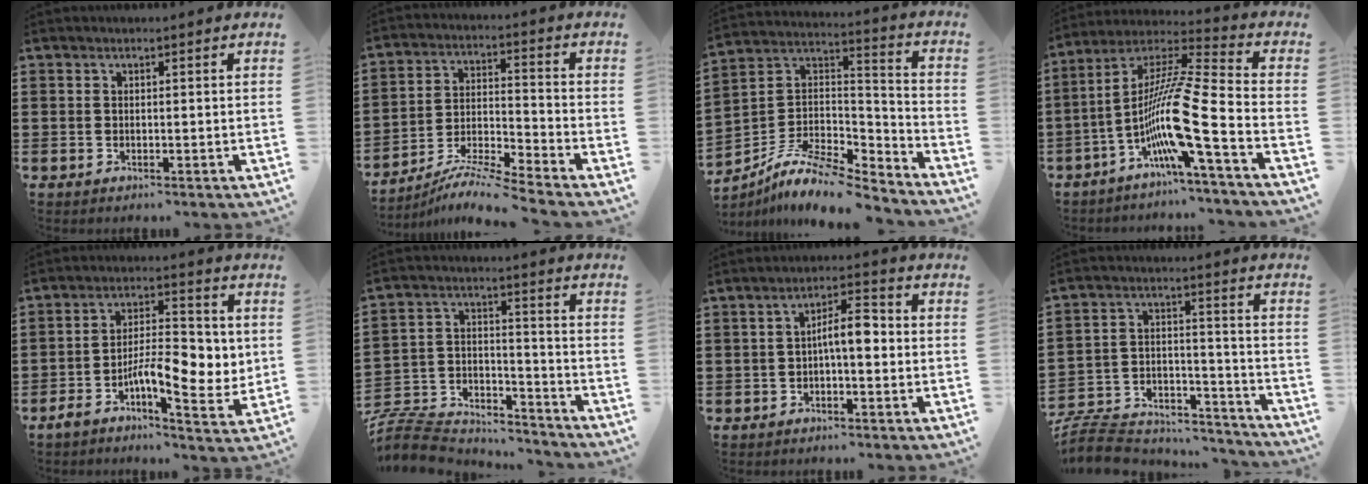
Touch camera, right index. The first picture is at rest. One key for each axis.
{"total": 6.9, "fx": -6.5, "fy": -0.4, "fz": 2.2, "tx": -0.050, "ty": -0.009, "tz": -0.133}
{"total": 10.5, "fx": -8.6, "fy": 2.9, "fz": 5.2, "tx": -0.103, "ty": 0.019, "tz": -0.171}
{"total": 13.7, "fx": -6.1, "fy": 0.0, "fz": 12.2, "tx": -0.257, "ty": -0.029, "tz": -0.126}
{"total": 9.1, "fx": -1.8, "fy": 3.8, "fz": 8.0, "tx": -0.114, "ty": 0.001, "tz": -0.034}
{"total": 7.8, "fx": -7.3, "fy": 2.3, "fz": 1.4, "tx": -0.041, "ty": 0.009, "tz": -0.147}
{"total": 5.0, "fx": -0.5, "fy": 1.5, "fz": 4.8, "tx": -0.089, "ty": 0.014, "tz": -0.013}
{"total": 8.4, "fx": -7.8, "fy": 2.3, "fz": 1.9, "tx": -0.044, "ty": 0.012, "tz": -0.156}